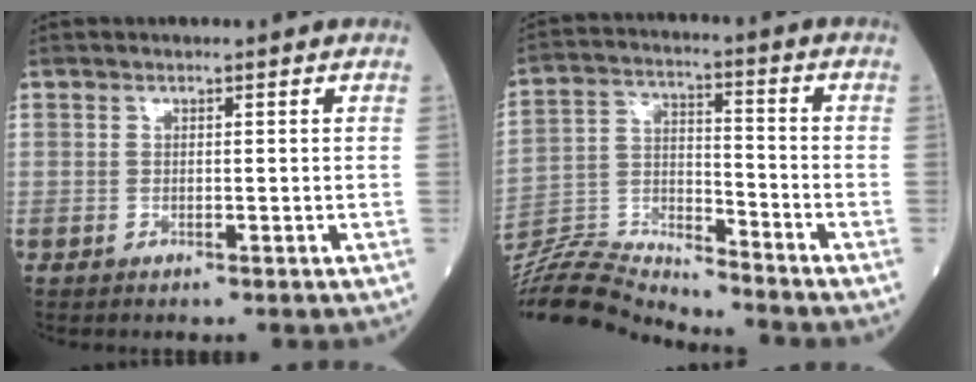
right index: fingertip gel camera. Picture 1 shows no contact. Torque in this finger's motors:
{"motor_torque": [-1.96, -0.17, -1.05, -0.21]}